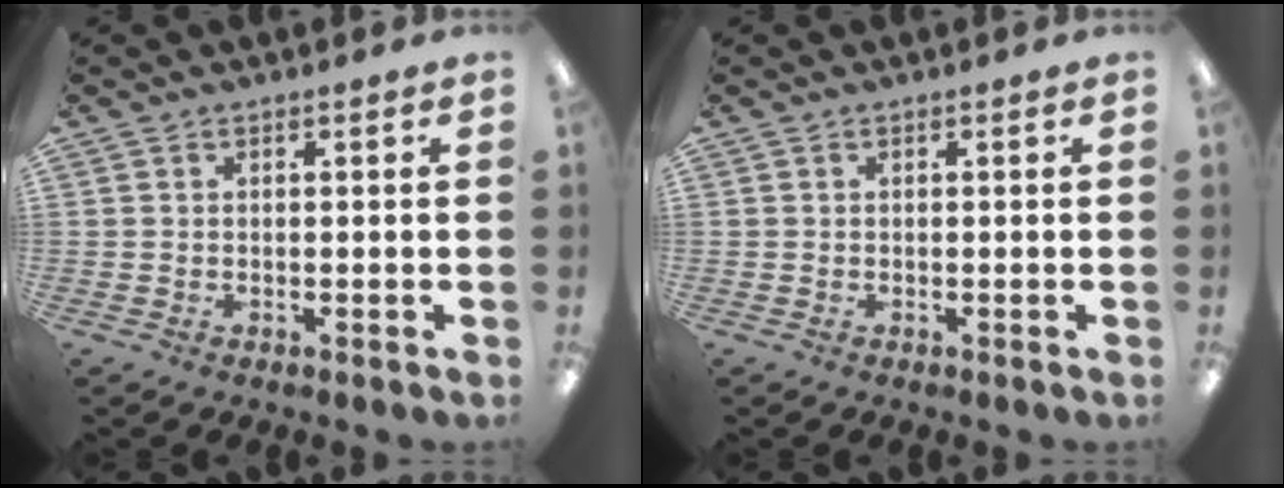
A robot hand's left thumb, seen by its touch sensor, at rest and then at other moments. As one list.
[{"total": 0.0}]